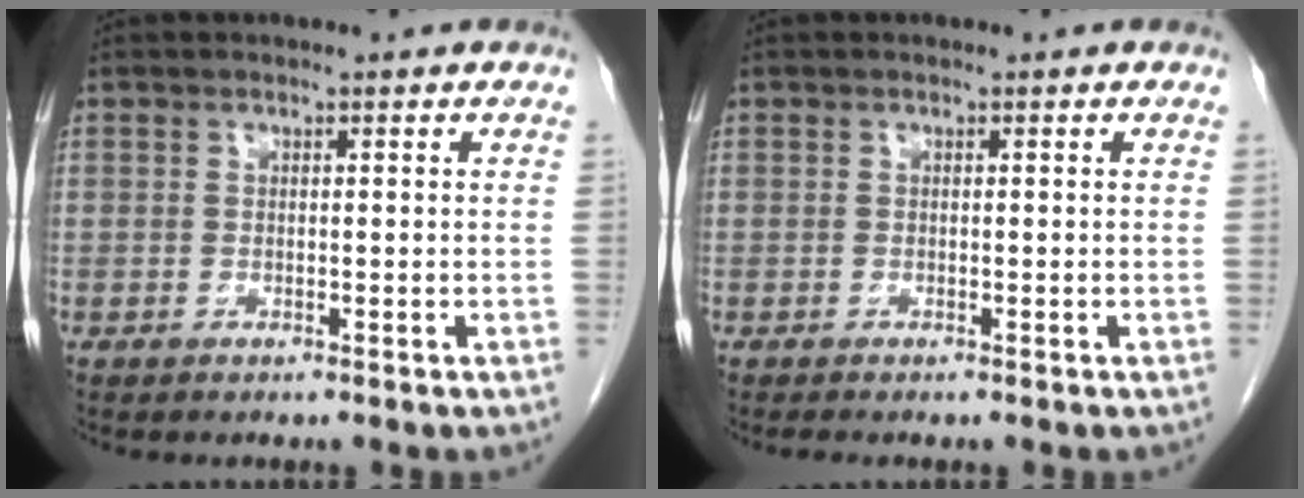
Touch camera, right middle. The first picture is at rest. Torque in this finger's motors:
{"motor_torque": [0.02, 0.00, -0.02, 0.00]}